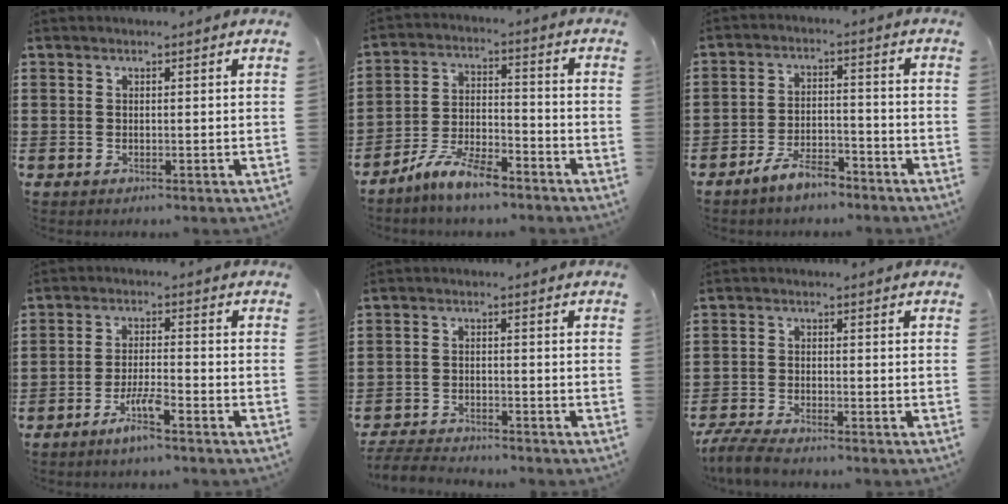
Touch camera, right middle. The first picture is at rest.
{"total": 8.1, "force": [-6.9, 1.6, 3.9], "torque": [-0.091, 0.002, -0.137]}
{"total": 6.2, "force": [-5.4, 1.7, 2.5], "torque": [-0.050, 0.007, -0.104]}
{"total": 4.7, "force": [-3.2, 0.4, 3.4], "torque": [-0.070, -0.004, -0.060]}
{"total": 3.9, "force": [-3.8, 0.5, 0.2], "torque": [-0.013, -0.001, -0.084]}
{"total": 4.6, "force": [-4.3, 0.6, 1.4], "torque": [-0.043, -0.010, -0.091]}